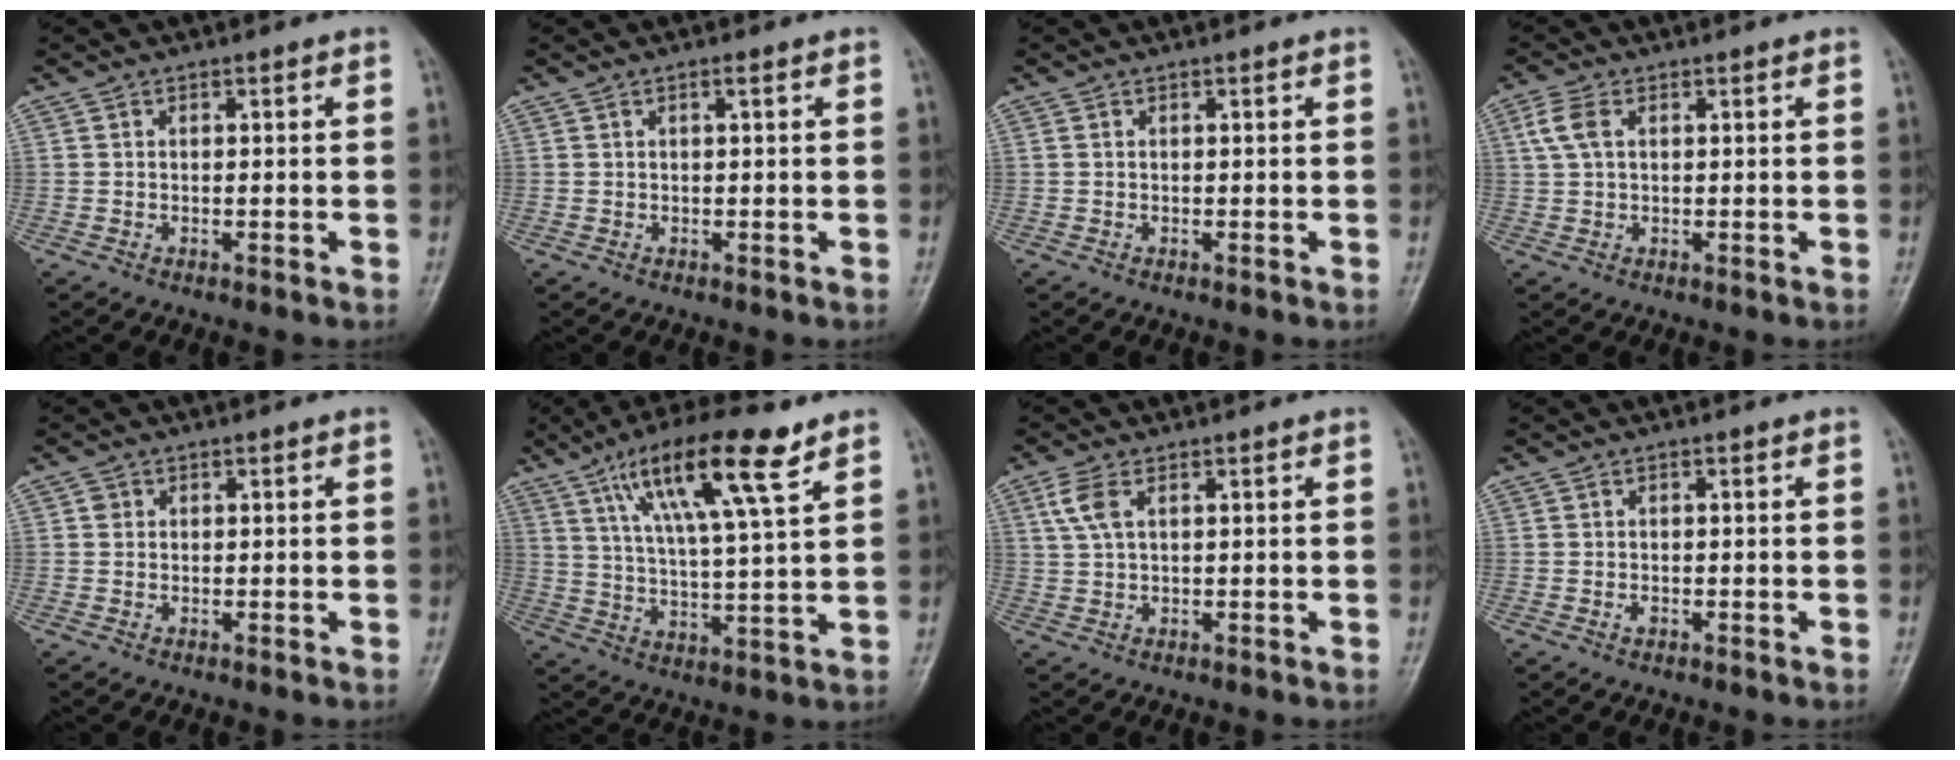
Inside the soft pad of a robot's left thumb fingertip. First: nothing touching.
{"total": 0.7, "force": [0.3, 0.0, 0.6], "torque": [-0.010, 0.003, 0.002]}
{"total": 0.0}
{"total": 4.0, "force": [1.2, 2.3, 3.0], "torque": [-0.077, 0.012, 0.024]}
{"total": 1.0, "force": [0.2, 0.9, 0.3], "torque": [0.002, 0.001, 0.002]}
{"total": 16.1, "force": [8.9, 2.8, 13.1], "torque": [-0.224, -0.024, 0.157]}
{"total": 3.9, "force": [1.5, 1.8, 3.1], "torque": [-0.079, 0.010, 0.034]}
{"total": 0.7, "force": [-0.3, 0.4, 0.5], "torque": [-0.005, 0.001, -0.006]}